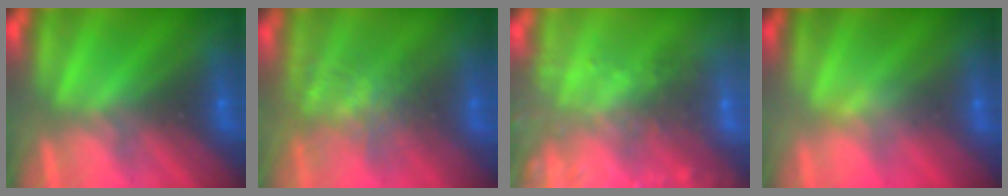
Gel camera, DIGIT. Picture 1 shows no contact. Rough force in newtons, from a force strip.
{"total": 4.8}
{"total": 5.9}
{"total": 2.4}